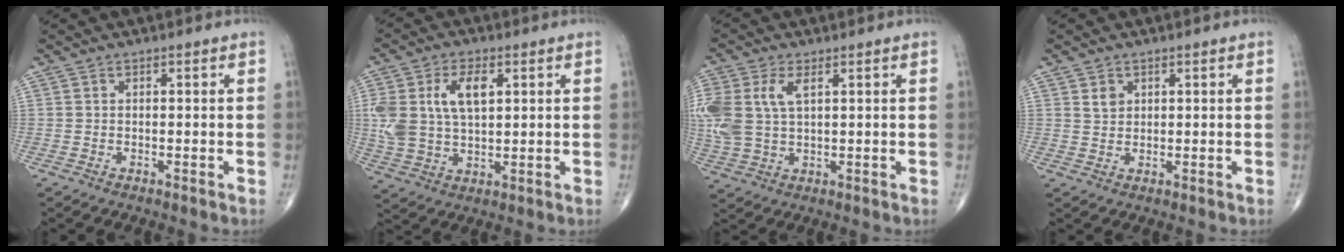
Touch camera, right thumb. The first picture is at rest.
{"total": 11.9, "force": [3.1, 6.7, 9.4], "torque": [-0.189, 0.004, 0.065]}
{"total": 11.4, "force": [3.0, 6.5, 8.9], "torque": [-0.228, 0.009, 0.067]}
{"total": 2.2, "force": [1.0, 1.7, 1.0], "torque": [-0.010, -0.007, 0.020]}